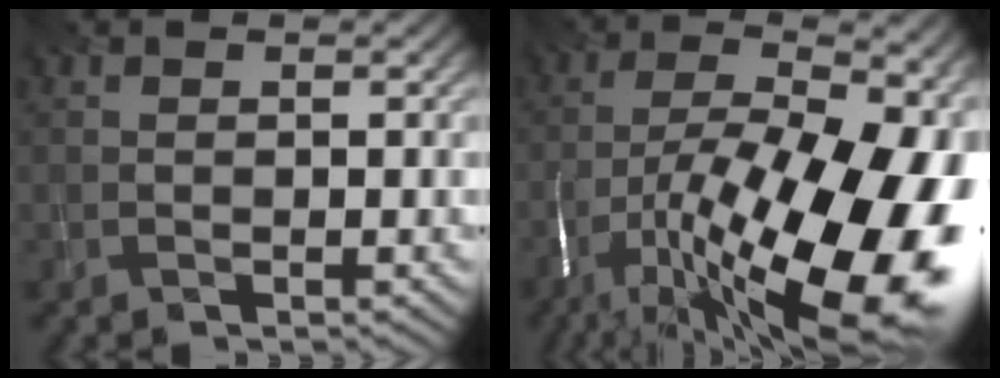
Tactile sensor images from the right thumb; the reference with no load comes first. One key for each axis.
{"total": 21.6, "fx": -8.9, "fy": 7.9, "fz": 18.0, "tx": -0.282, "ty": -0.027, "tz": -0.145}